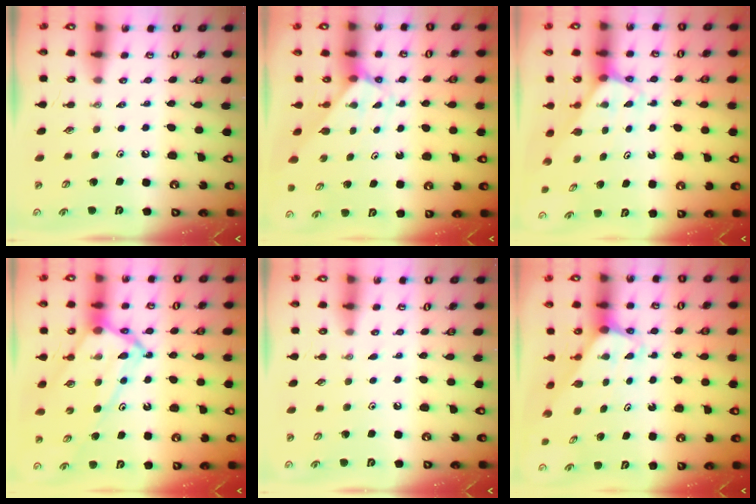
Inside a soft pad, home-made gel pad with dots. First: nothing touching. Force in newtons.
{"total": 2.2, "press": 2.2, "slide": 0.1}
{"total": 2.4, "press": 2.4, "slide": 0.2}
{"total": 14.0, "press": 14.0, "slide": 1.5}
{"total": 2.1, "press": 2.1, "slide": 0.3}
{"total": 2.0, "press": 2.0, "slide": 0.1}